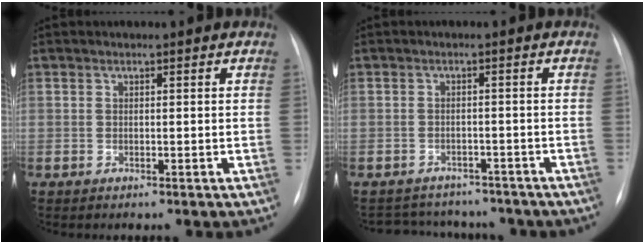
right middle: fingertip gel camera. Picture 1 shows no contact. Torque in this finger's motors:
{"motor_torque": [-0.47, -0.76, -0.04, -0.01]}